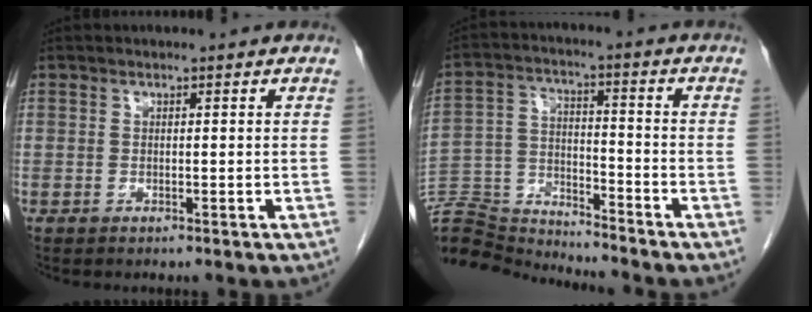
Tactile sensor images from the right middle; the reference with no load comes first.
{"total": 13.6, "force": [-13.6, 0.2, 0.8], "torque": [-0.017, 0.022, -0.243]}